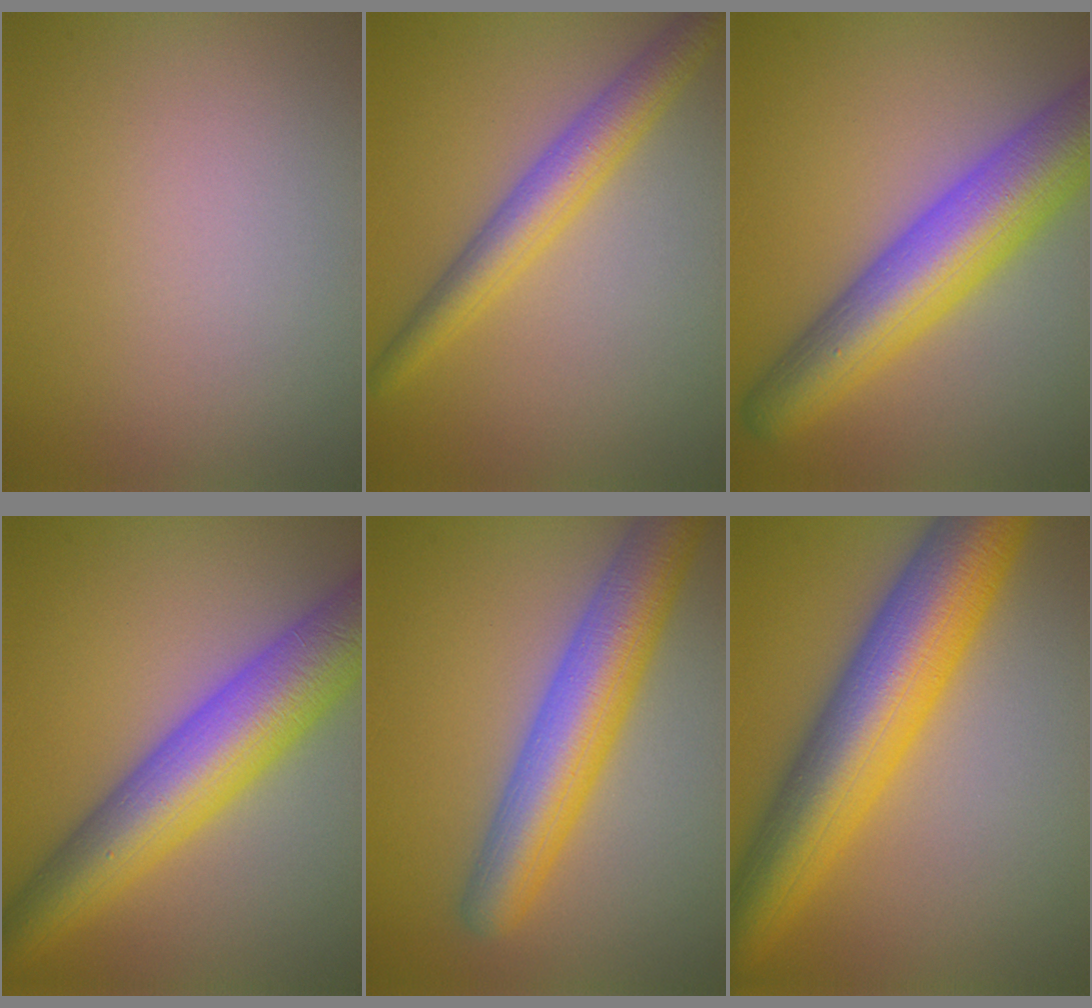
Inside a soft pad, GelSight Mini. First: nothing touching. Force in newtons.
{"total": 4.2, "press": 4.2, "slide": 0.1}
{"total": 9.5, "press": 9.5, "slide": 0.4}
{"total": 9.7, "press": 9.7, "slide": 0.3}
{"total": 7.1, "press": 7.1, "slide": 0.1}
{"total": 11.1, "press": 11.1, "slide": 0.2}